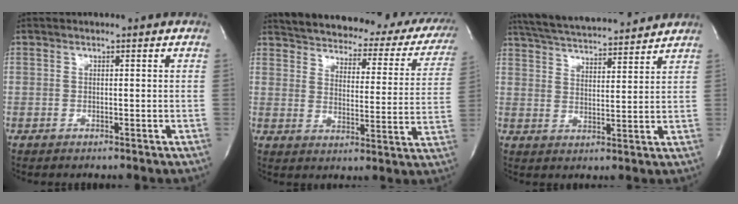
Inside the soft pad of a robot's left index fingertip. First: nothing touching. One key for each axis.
{"total": 26.7, "fx": 23.8, "fy": 8.3, "fz": 8.8, "tx": -0.129, "ty": -0.044, "tz": 0.273}
{"total": 16.3, "fx": 15.0, "fy": 2.1, "fz": 6.0, "tx": -0.109, "ty": 0.030, "tz": 0.230}